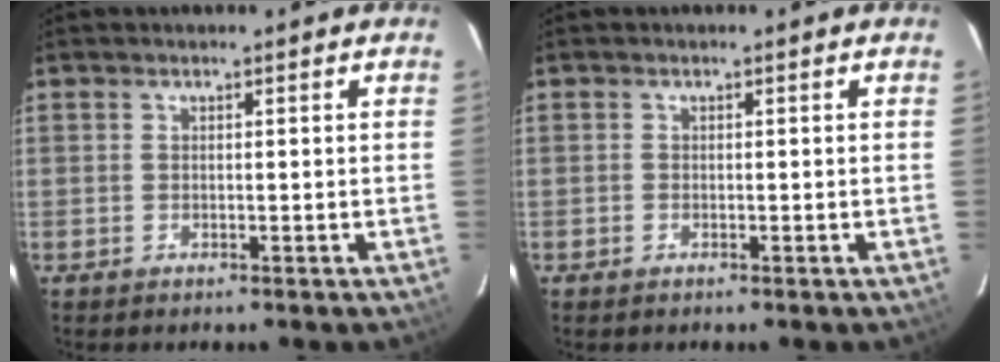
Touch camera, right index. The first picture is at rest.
{"total": 0.5, "force": [-0.3, 0.4, 0.1], "torque": [-0.001, -0.001, -0.009]}